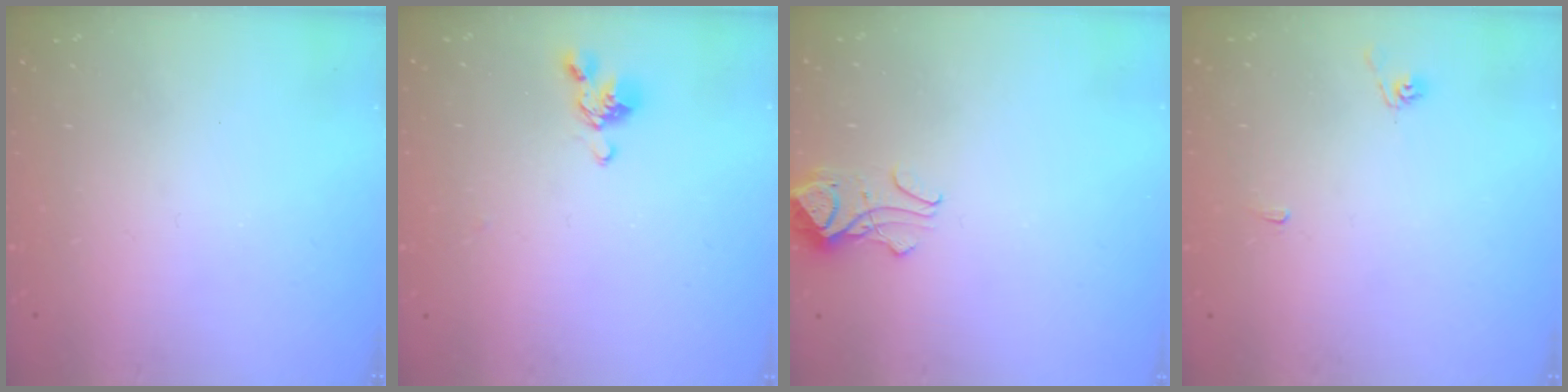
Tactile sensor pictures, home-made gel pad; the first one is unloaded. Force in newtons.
{"total": 2.7, "press": 2.5, "slide": 0.8}
{"total": 2.9, "press": 2.9, "slide": 0.4}
{"total": 2.7, "press": 2.7, "slide": 0.2}